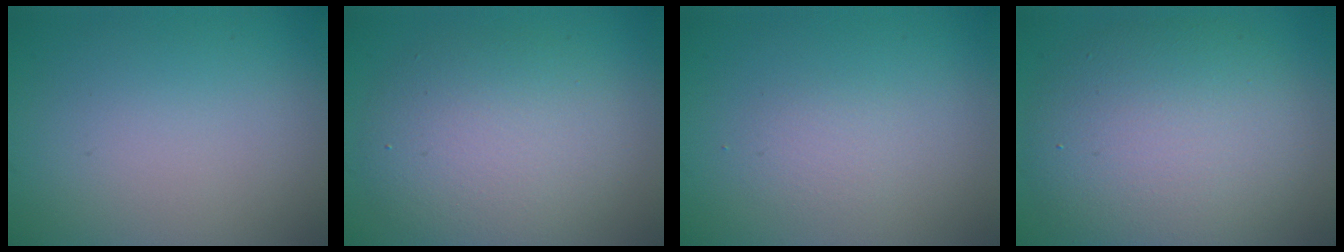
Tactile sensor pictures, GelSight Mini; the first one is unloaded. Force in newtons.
{"total": 6.0, "press": 6.0, "slide": 0.5}
{"total": 1.3, "press": 1.3, "slide": 0.0}
{"total": 8.8, "press": 8.8, "slide": 0.7}